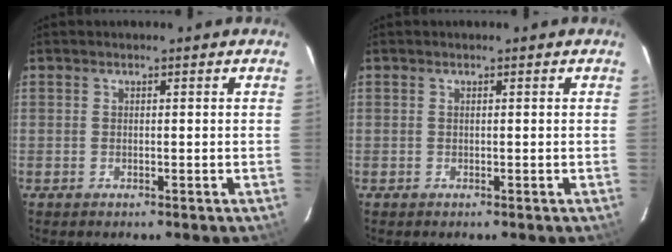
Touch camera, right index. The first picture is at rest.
{"total": 0.0}